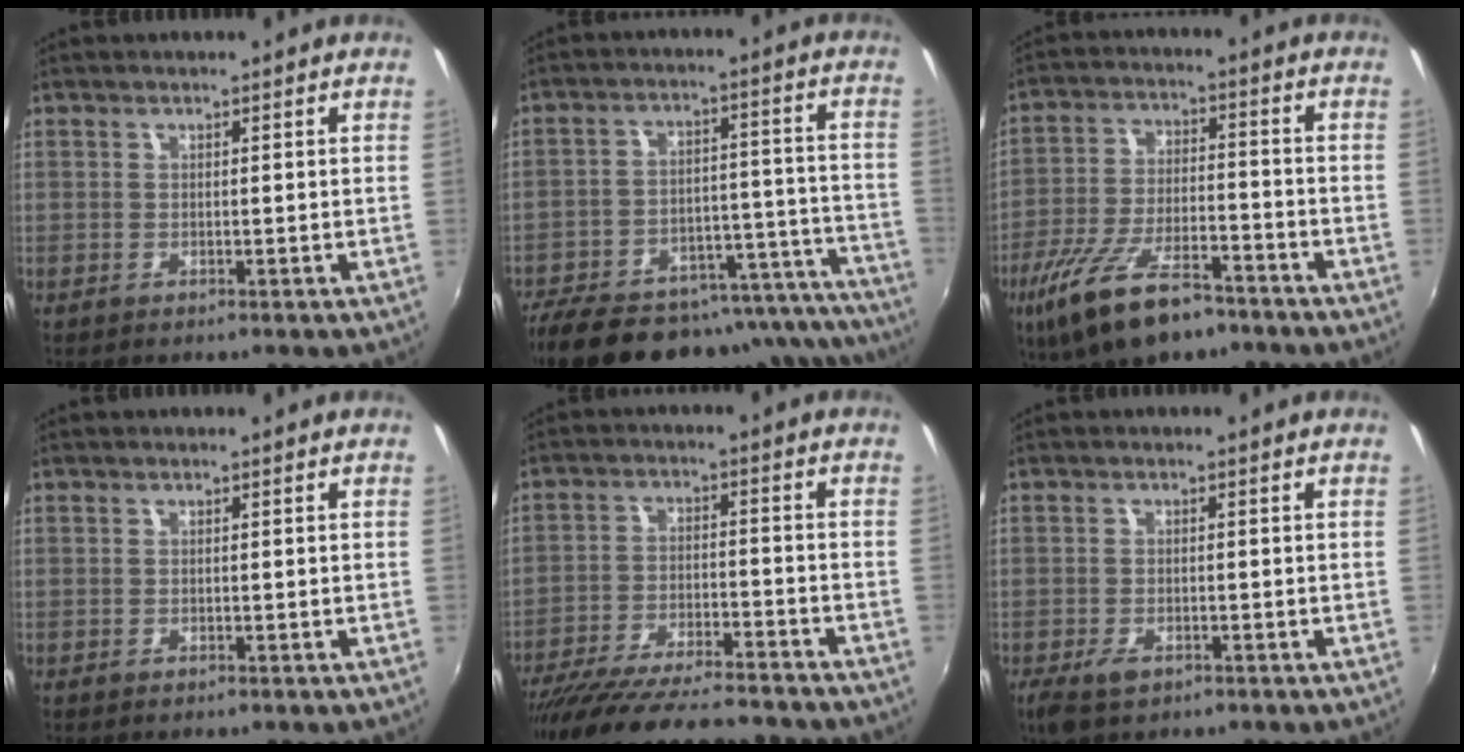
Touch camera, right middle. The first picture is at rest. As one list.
[{"total": 28.6, "force": [-24.9, 8.6, 11.1], "torque": [-0.168, 0.023, -0.330]}, {"total": 16.1, "force": [-10.6, 5.7, 10.6], "torque": [-0.224, -0.034, -0.186]}, {"total": 0.0}, {"total": 22.6, "force": [-19.7, 4.2, 10.3], "torque": [-0.199, -0.044, -0.298]}, {"total": 3.9, "force": [-2.3, 2.1, 2.4], "torque": [-0.057, -0.012, -0.040]}]